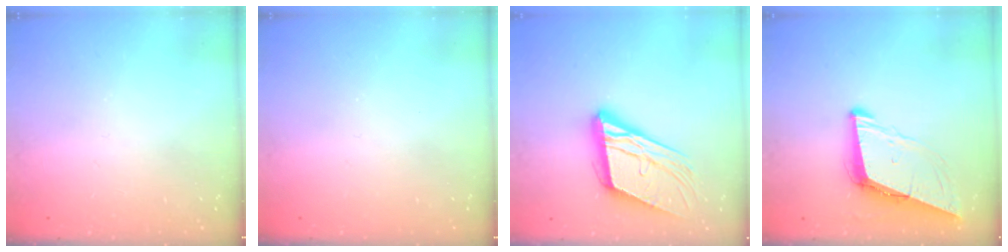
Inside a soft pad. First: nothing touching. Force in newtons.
{"total": 0.0}
{"total": 17.6, "press": 17.4, "slide": 2.6}
{"total": 8.6, "press": 7.8, "slide": 3.6}